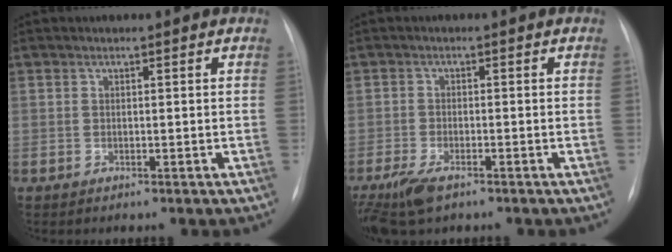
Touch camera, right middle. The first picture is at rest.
{"total": 6.8, "force": [-4.7, 2.3, 4.4], "torque": [-0.092, -0.017, -0.082]}